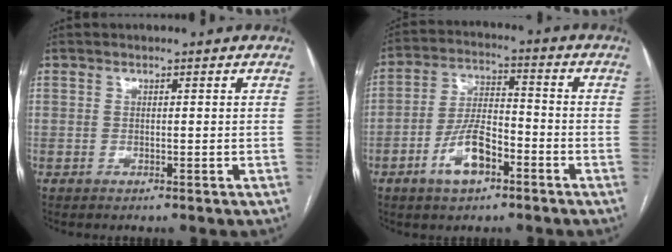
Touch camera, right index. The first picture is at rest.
{"total": 8.7, "force": [-4.2, 3.6, 6.7], "torque": [-0.139, 0.010, -0.076]}